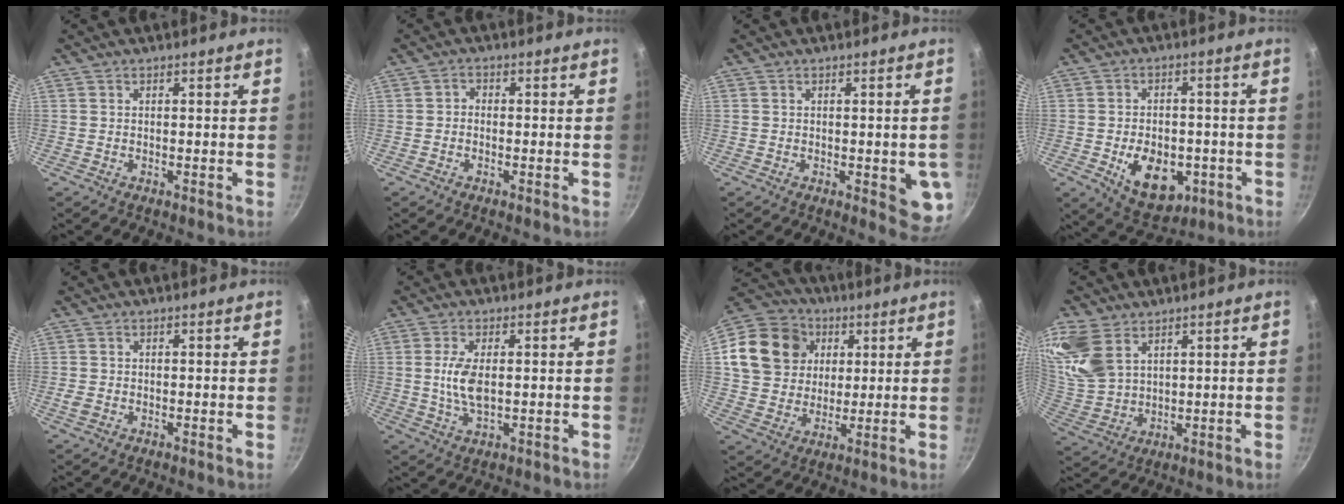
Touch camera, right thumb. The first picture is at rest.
{"total": 1.5, "force": [-0.4, 1.2, 0.7], "torque": [-0.011, 0.008, -0.011]}
{"total": 6.8, "force": [-1.0, 2.8, 6.1], "torque": [-0.050, -0.004, -0.009]}
{"total": 12.3, "force": [-3.4, 8.3, 8.4], "torque": [-0.096, 0.004, -0.036]}
{"total": 1.6, "force": [-0.5, 1.3, 0.9], "torque": [-0.017, 0.001, -0.010]}
{"total": 6.4, "force": [0.4, 3.0, 5.6], "torque": [-0.115, -0.003, 0.008]}
{"total": 16.9, "force": [4.6, 14.5, 7.4], "torque": [-0.126, 0.018, 0.081]}
{"total": 13.9, "force": [7.1, 9.1, 7.7], "torque": [-0.163, -0.011, 0.160]}